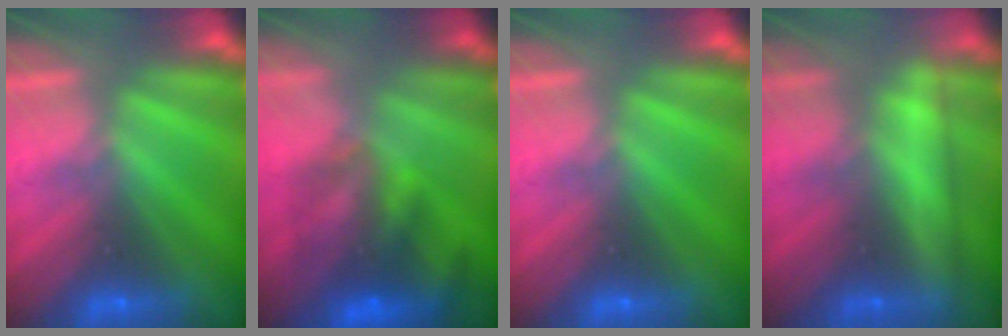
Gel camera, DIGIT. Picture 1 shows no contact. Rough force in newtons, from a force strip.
{"total": 6.3}
{"total": 0.0}
{"total": 2.4}